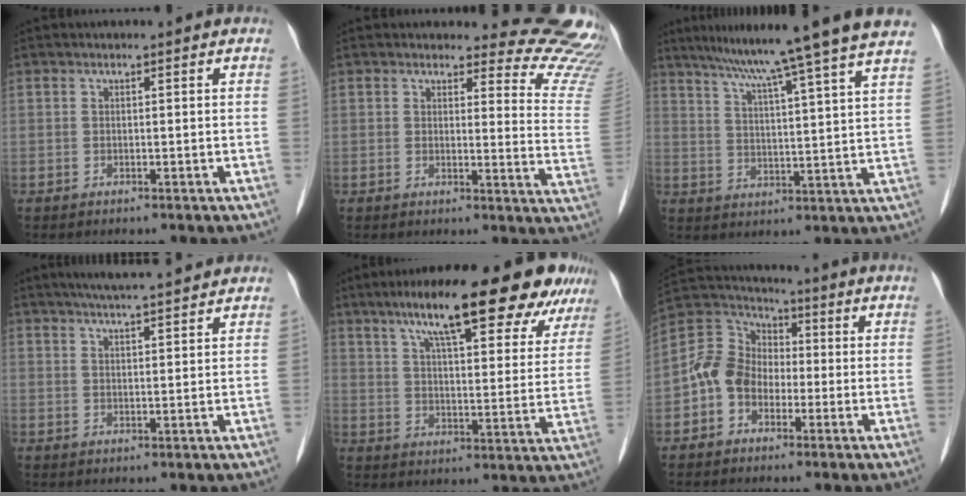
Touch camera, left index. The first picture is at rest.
{"total": 13.3, "force": [13.2, 1.6, 0.2], "torque": [0.036, -0.133, 0.102]}
{"total": 18.1, "force": [15.2, -2.2, 9.6], "torque": [-0.154, -0.014, 0.198]}
{"total": 8.7, "force": [7.7, 0.5, 4.0], "torque": [-0.063, 0.026, 0.109]}
{"total": 21.2, "force": [15.3, 4.3, 14.1], "torque": [-0.201, 0.035, 0.208]}
{"total": 8.0, "force": [-2.0, 6.7, 3.9], "torque": [-0.103, 0.037, -0.044]}